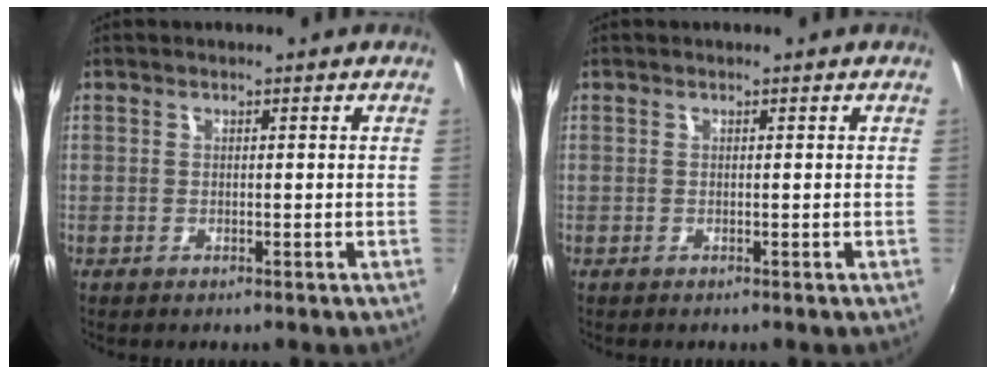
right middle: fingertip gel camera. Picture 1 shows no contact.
{"total": 0.0}